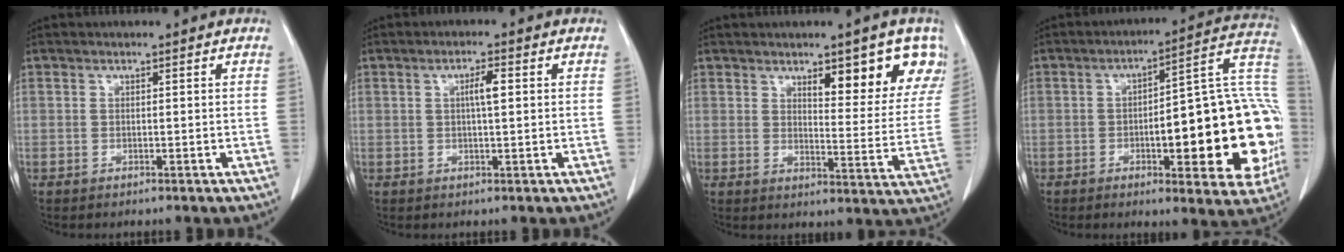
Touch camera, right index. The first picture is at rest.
{"total": 2.8, "force": [0.5, 0.3, 2.8], "torque": [-0.051, 0.003, 0.010]}
{"total": 10.4, "force": [6.4, 3.1, 7.5], "torque": [-0.076, -0.009, 0.082]}
{"total": 23.7, "force": [-3.2, 5.6, 22.9], "torque": [-0.228, 0.037, -0.031]}